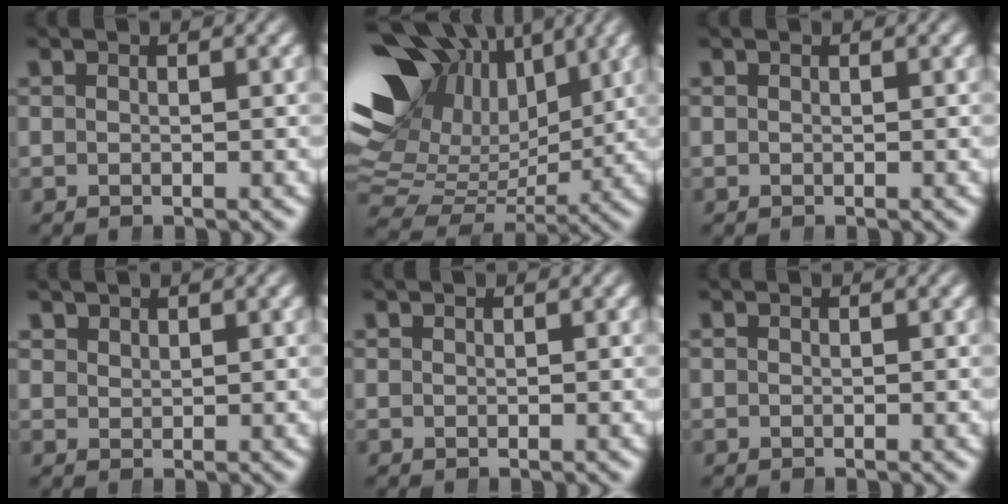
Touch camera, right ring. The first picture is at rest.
{"total": 13.4, "force": [2.8, 10.0, 8.5], "torque": [-0.135, -0.004, 0.047]}
{"total": 0.0}
{"total": 1.5, "force": [1.4, -0.4, -0.1], "torque": [0.014, -0.006, 0.039]}
{"total": 0.0}
{"total": 0.0}